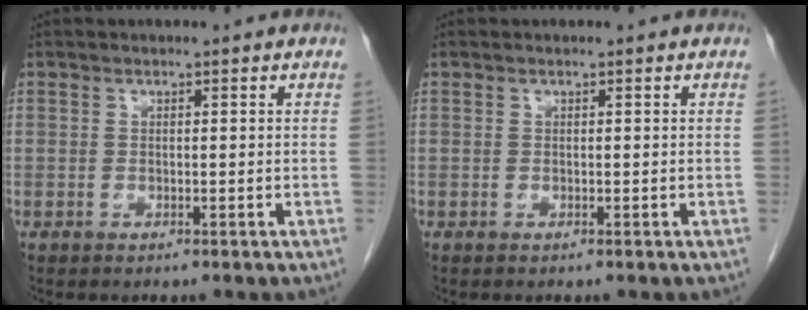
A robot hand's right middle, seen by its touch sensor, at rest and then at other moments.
{"total": 0.0}